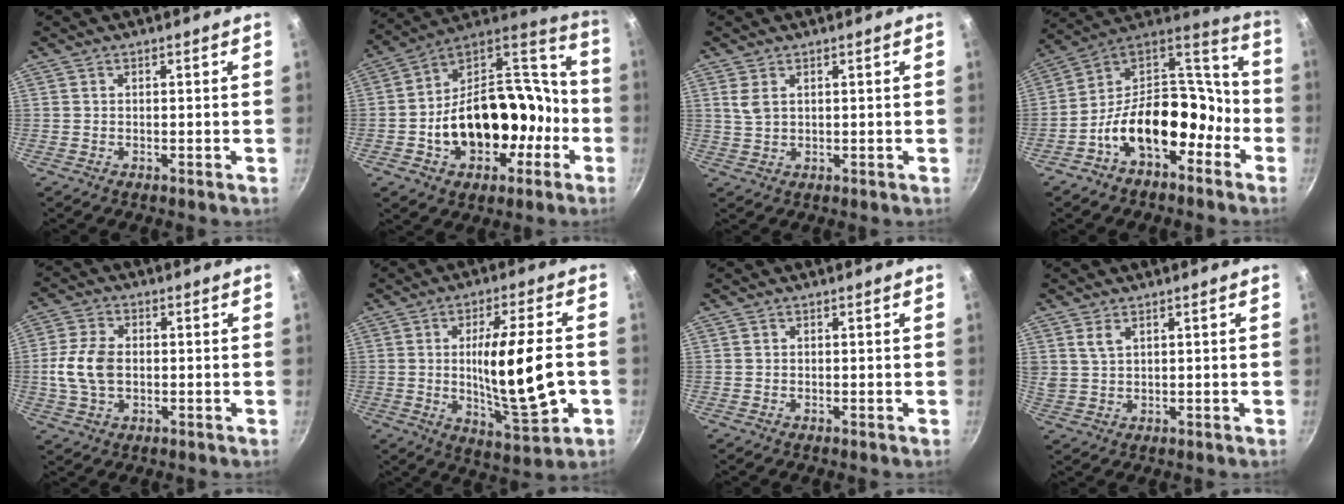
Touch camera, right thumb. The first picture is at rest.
{"total": 25.4, "force": [-6.3, 17.6, 17.1], "torque": [-0.246, 0.082, -0.085]}
{"total": 3.0, "force": [1.2, 1.7, 2.1], "torque": [-0.038, -0.006, 0.025]}
{"total": 18.9, "force": [-8.0, 11.8, 12.4], "torque": [-0.146, 0.094, -0.147]}
{"total": 8.6, "force": [-0.3, 5.6, 6.5], "torque": [-0.130, 0.010, -0.009]}
{"total": 16.8, "force": [-1.7, 4.7, 16.0], "torque": [-0.250, 0.002, -0.015]}
{"total": 0.0}
{"total": 3.1, "force": [1.7, 1.7, 2.0], "torque": [-0.036, -0.006, 0.037]}